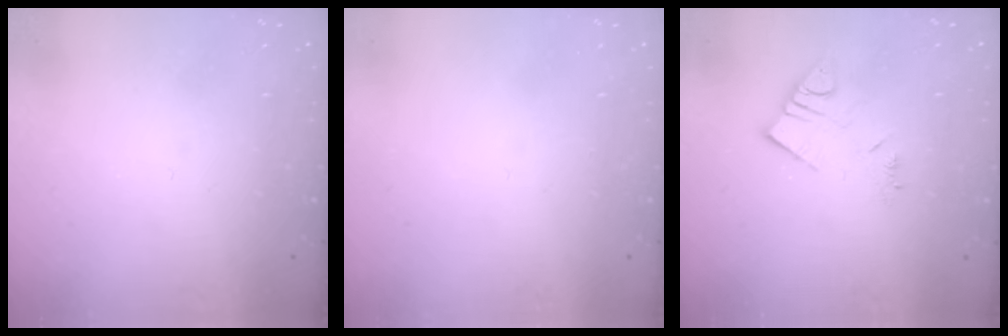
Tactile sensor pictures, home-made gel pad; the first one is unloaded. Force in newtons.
{"total": 1.7, "press": 1.6, "slide": 0.1}
{"total": 7.5, "press": 7.5, "slide": 0.6}